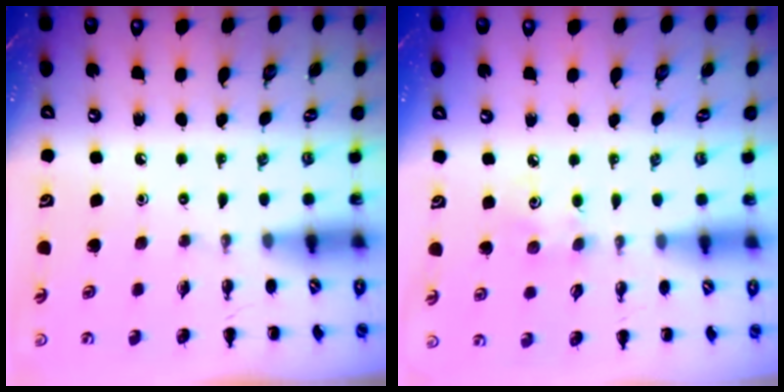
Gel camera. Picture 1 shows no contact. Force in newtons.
{"total": 4.5, "press": 4.3, "slide": 1.1}